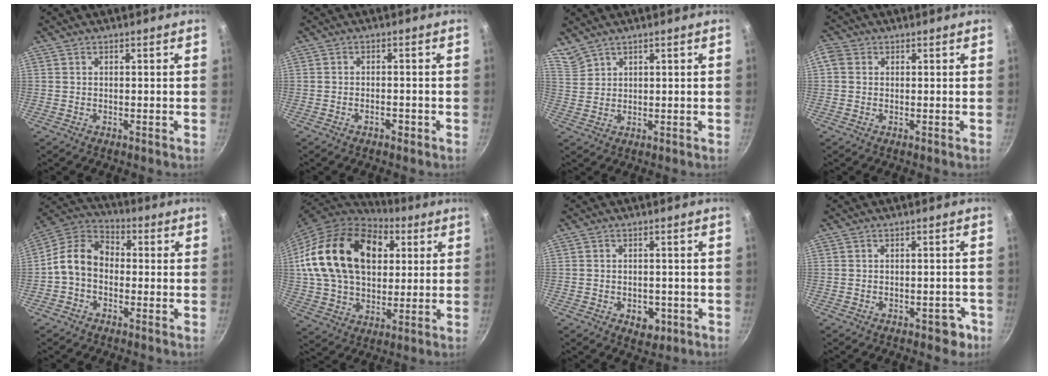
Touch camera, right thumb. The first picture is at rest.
{"total": 1.8, "force": [-1.1, 0.9, 1.2], "torque": [-0.016, 0.011, -0.017]}
{"total": 3.5, "force": [3.2, 1.2, 0.4], "torque": [-0.004, -0.005, 0.072]}
{"total": 2.6, "force": [0.5, 2.2, 1.2], "torque": [-0.023, 0.006, 0.001]}
{"total": 9.8, "force": [-1.5, 7.4, 6.3], "torque": [-0.096, 0.040, -0.052]}
{"total": 26.1, "force": [6.6, 17.8, 17.9], "torque": [-0.298, 0.012, 0.111]}
{"total": 4.8, "force": [-1.8, 3.3, 2.9], "torque": [-0.026, 0.010, -0.016]}
{"total": 4.2, "force": [-2.2, 2.4, 2.6], "torque": [-0.009, 0.028, -0.013]}